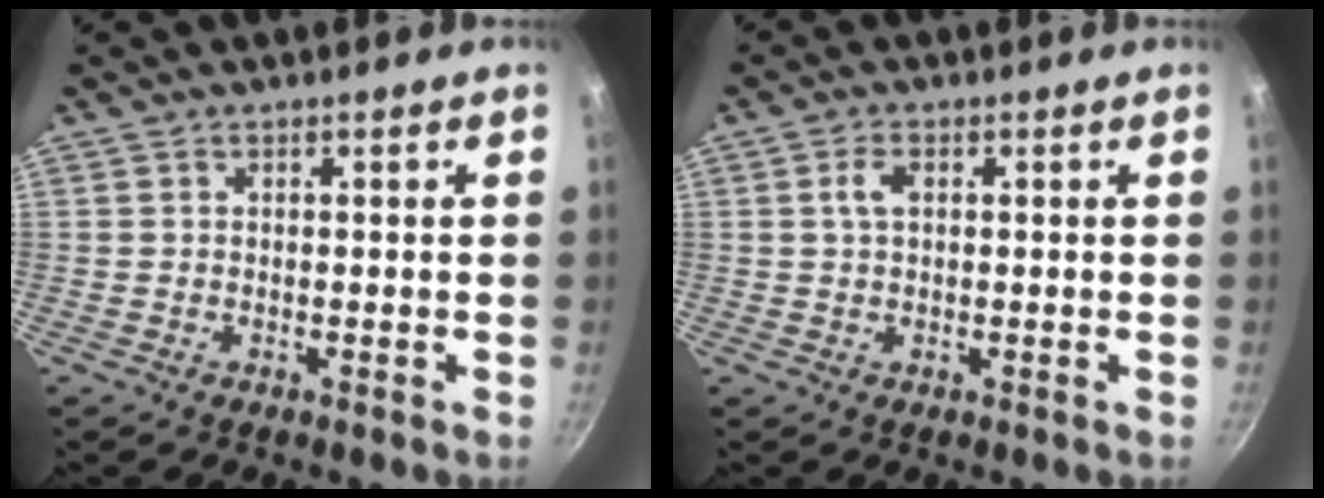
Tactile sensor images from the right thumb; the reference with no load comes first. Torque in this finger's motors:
{"motor_torque": [-0.01, 0.00, 0.02, -0.02, 0.04]}